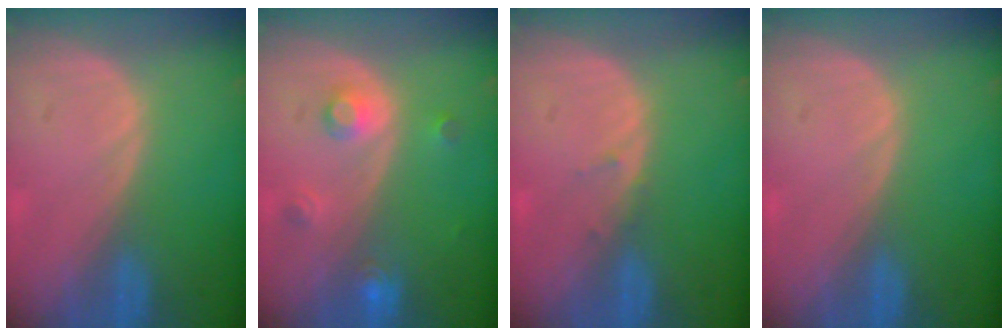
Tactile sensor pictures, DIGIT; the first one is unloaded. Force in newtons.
{"total": 3.5, "press": 3.2, "slide": 1.5}
{"total": 0.9, "press": 0.6, "slide": 0.6}
{"total": 0.0}